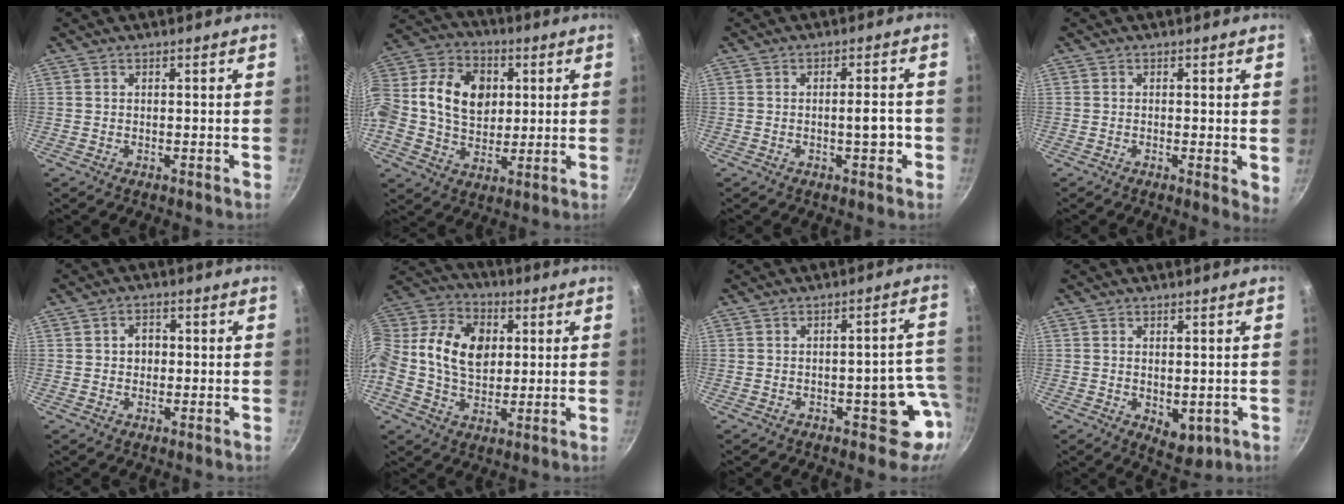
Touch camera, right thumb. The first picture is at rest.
{"total": 19.9, "force": [2.7, 15.1, 12.7], "torque": [-0.218, 0.026, 0.035]}
{"total": 3.8, "force": [-1.2, 1.3, 3.4], "torque": [-0.038, 0.012, -0.017]}
{"total": 2.7, "force": [0.0, 1.0, 2.5], "torque": [-0.027, -0.008, -0.004]}
{"total": 3.4, "force": [0.2, 2.8, 1.9], "torque": [-0.011, 0.008, 0.001]}
{"total": 17.9, "force": [2.3, 13.1, 12.0], "torque": [-0.211, 0.020, 0.024]}
{"total": 8.9, "force": [-2.7, 4.9, 6.9], "torque": [-0.008, 0.030, -0.031]}
{"total": 5.1, "force": [-0.6, 3.2, 3.9], "torque": [-0.044, -0.012, -0.001]}